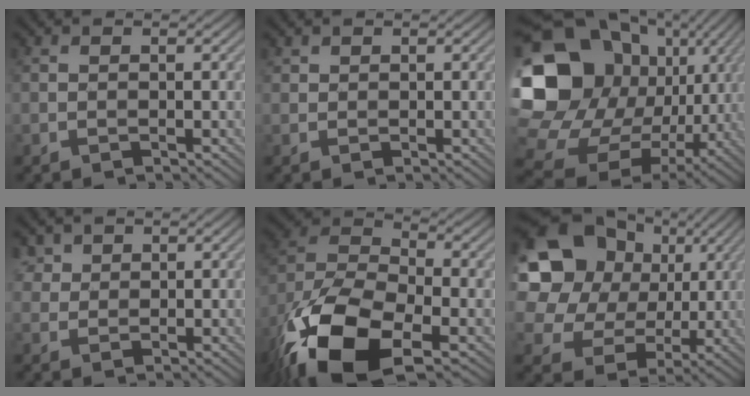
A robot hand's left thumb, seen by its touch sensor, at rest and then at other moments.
{"total": 1.1, "force": [1.0, 0.4, 0.0], "torque": [0.000, 0.004, 0.026]}
{"total": 22.4, "force": [2.9, 18.9, 11.7], "torque": [-0.306, -0.026, 0.085]}
{"total": 3.1, "force": [2.3, 2.0, 0.7], "torque": [-0.030, -0.001, 0.051]}
{"total": 16.8, "force": [-9.0, 7.4, 12.1], "torque": [-0.283, -0.023, -0.179]}
{"total": 15.9, "force": [5.8, 12.9, 7.3], "torque": [-0.229, 0.047, 0.121]}